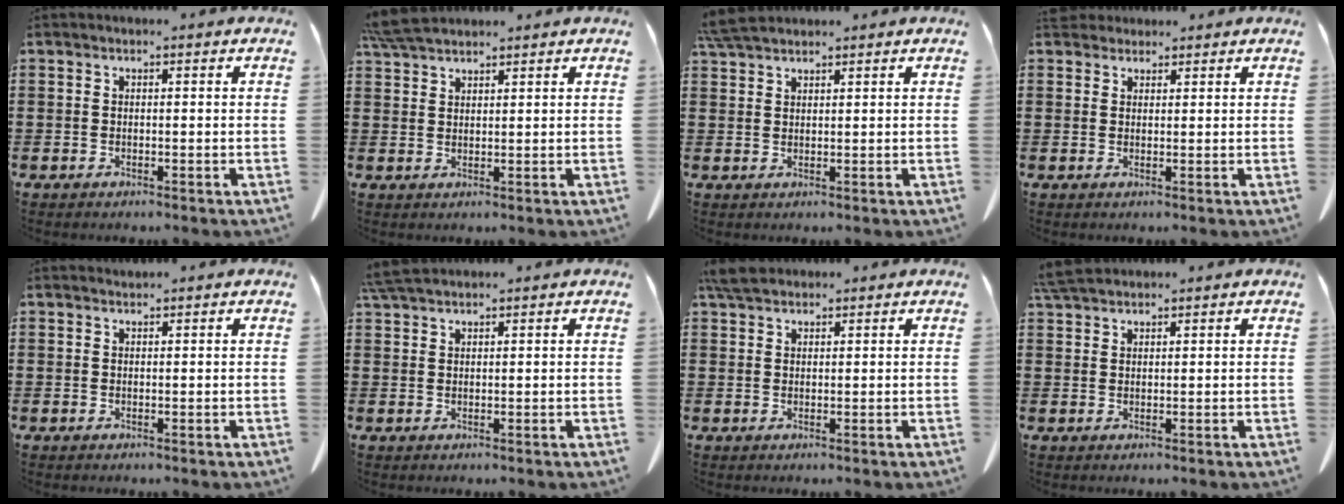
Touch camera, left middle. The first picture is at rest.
{"total": 4.7, "force": [4.2, 0.8, 2.0], "torque": [-0.051, -0.006, 0.081]}
{"total": 4.1, "force": [3.6, 0.7, 1.8], "torque": [-0.046, -0.003, 0.070]}
{"total": 2.6, "force": [2.4, 1.0, 0.5], "torque": [-0.009, -0.002, 0.046]}
{"total": 0.7, "force": [0.7, 0.1, 0.0], "torque": [-0.003, -0.003, 0.016]}
{"total": 3.3, "force": [2.9, 0.4, 1.5], "torque": [-0.038, -0.003, 0.058]}
{"total": 3.7, "force": [3.1, 1.2, 1.6], "torque": [-0.039, 0.003, 0.061]}
{"total": 3.6, "force": [3.2, 0.6, 1.4], "torque": [-0.038, -0.004, 0.064]}